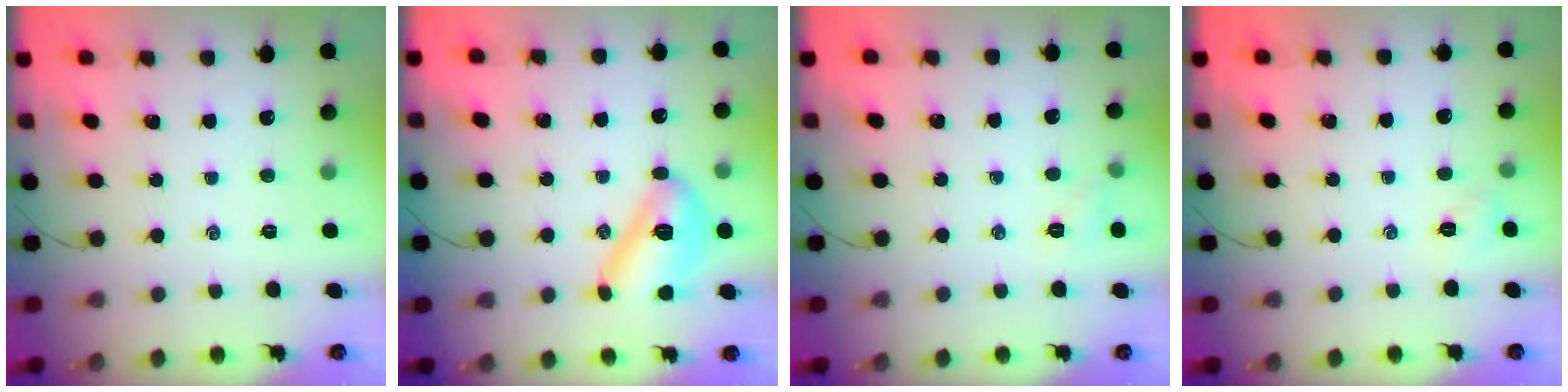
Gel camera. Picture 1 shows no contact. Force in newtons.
{"total": 11.7, "press": 11.7, "slide": 0.2}
{"total": 4.7, "press": 4.5, "slide": 1.2}
{"total": 2.1, "press": 2.1, "slide": 0.6}